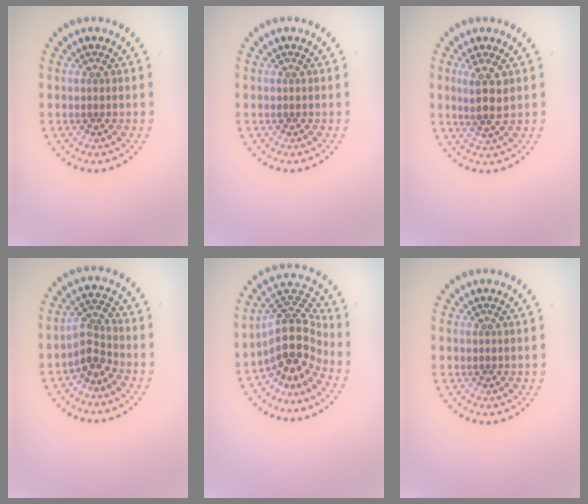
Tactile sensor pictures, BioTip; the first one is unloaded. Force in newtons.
{"total": 0.0}
{"total": 2.7, "press": 2.4, "slide": 1.1}
{"total": 2.6, "press": 2.0, "slide": 1.7}
{"total": 5.2, "press": 3.7, "slide": 3.6}
{"total": 0.0}